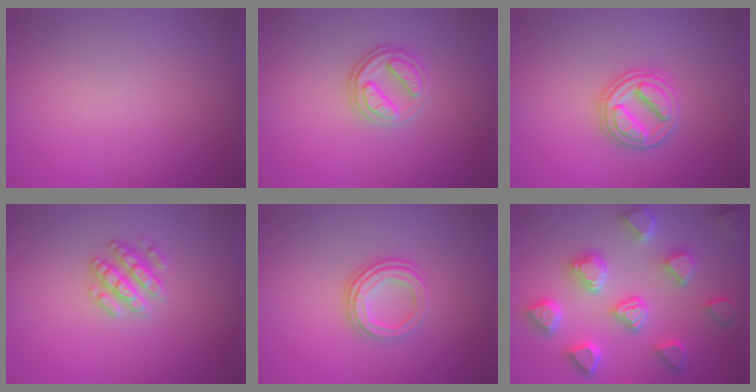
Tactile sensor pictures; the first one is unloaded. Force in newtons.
{"total": 2.8, "press": 2.4, "slide": 1.3}
{"total": 3.2, "press": 3.2, "slide": 0.6}
{"total": 2.6, "press": 2.4, "slide": 1.1}
{"total": 3.5, "press": 2.5, "slide": 2.5}
{"total": 6.6, "press": 6.0, "slide": 2.7}